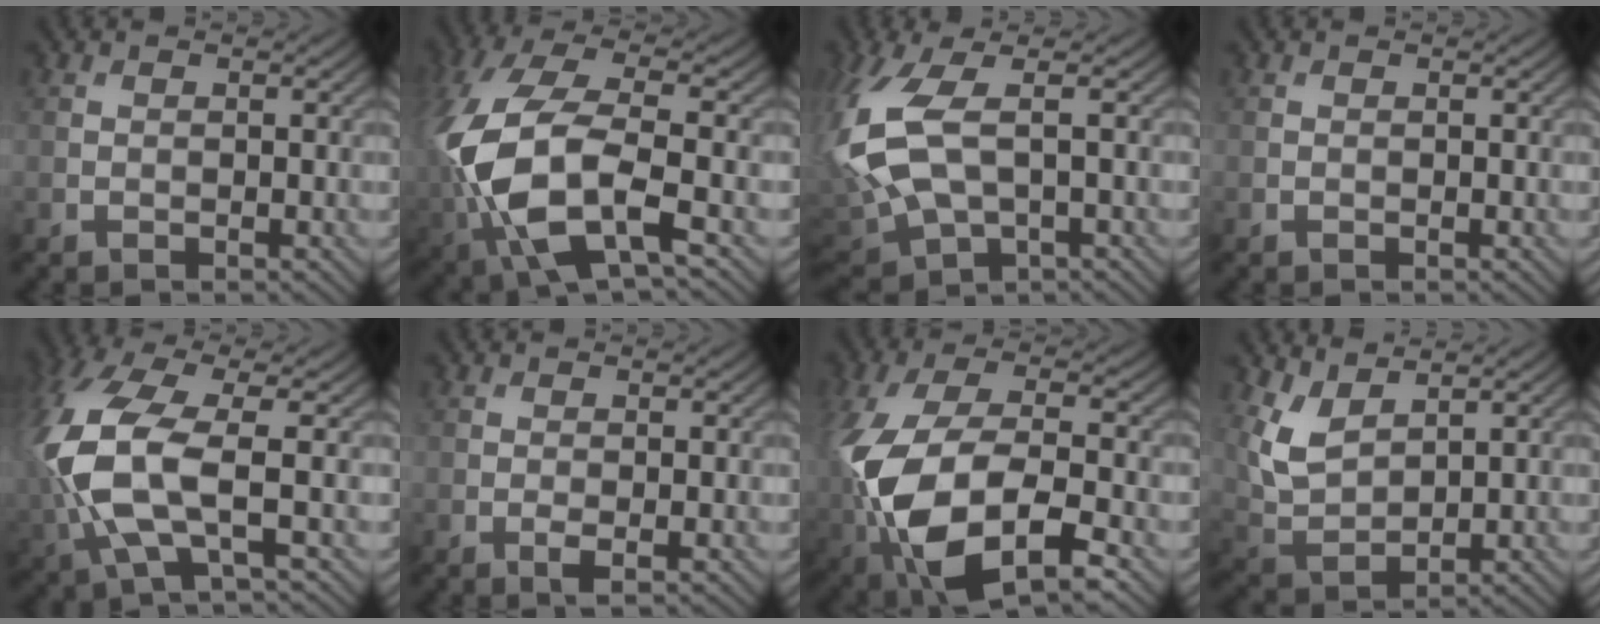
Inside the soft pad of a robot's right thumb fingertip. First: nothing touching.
{"total": 13.5, "force": [-3.4, 6.6, 11.2], "torque": [-0.275, -0.024, -0.067]}
{"total": 12.2, "force": [0.7, 5.9, 10.7], "torque": [-0.284, -0.014, 0.011]}
{"total": 0.0}
{"total": 11.9, "force": [-0.8, 5.2, 10.7], "torque": [-0.271, -0.003, -0.019]}
{"total": 1.2, "force": [-0.4, 0.2, 1.1], "torque": [-0.024, -0.004, -0.009]}
{"total": 13.7, "force": [-5.3, 6.3, 11.0], "torque": [-0.232, -0.028, -0.104]}
{"total": 6.0, "force": [3.5, 2.9, 4.0], "torque": [-0.104, -0.007, 0.078]}